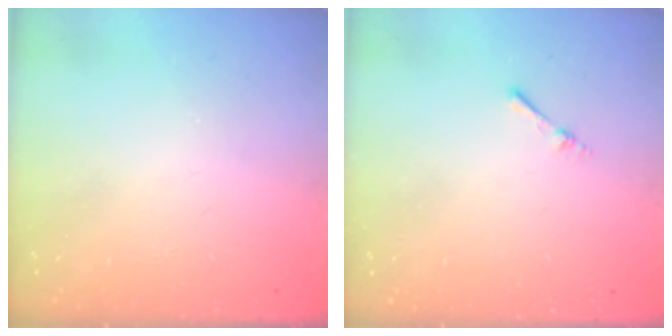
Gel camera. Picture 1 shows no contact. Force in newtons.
{"total": 1.7, "press": 1.7, "slide": 0.3}